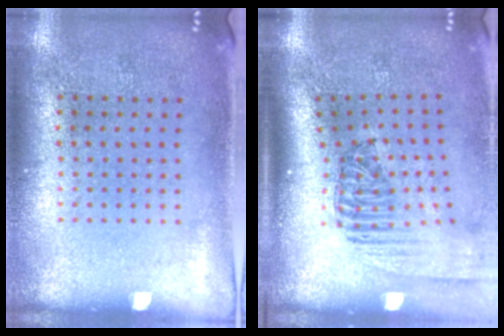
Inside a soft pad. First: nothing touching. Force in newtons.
{"total": 2.4, "press": 1.8, "slide": 1.7}